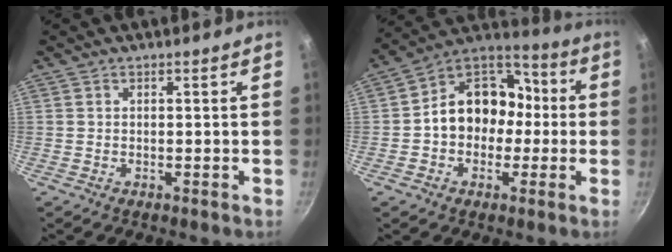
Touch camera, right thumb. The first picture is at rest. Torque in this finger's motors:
{"motor_torque": [1.44, 2.73, 1.05, -0.51, 0.11]}